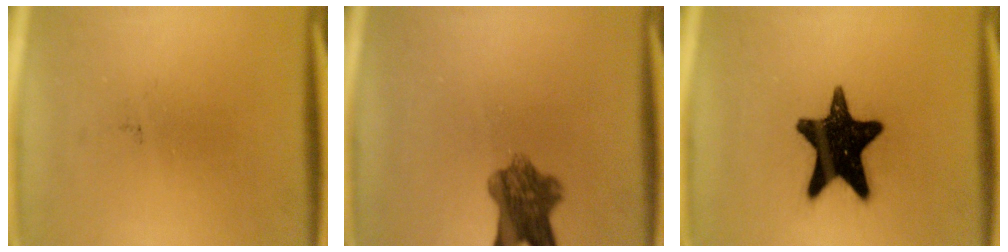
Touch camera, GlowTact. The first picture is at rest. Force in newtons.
{"total": 7.4}
{"total": 17.1}